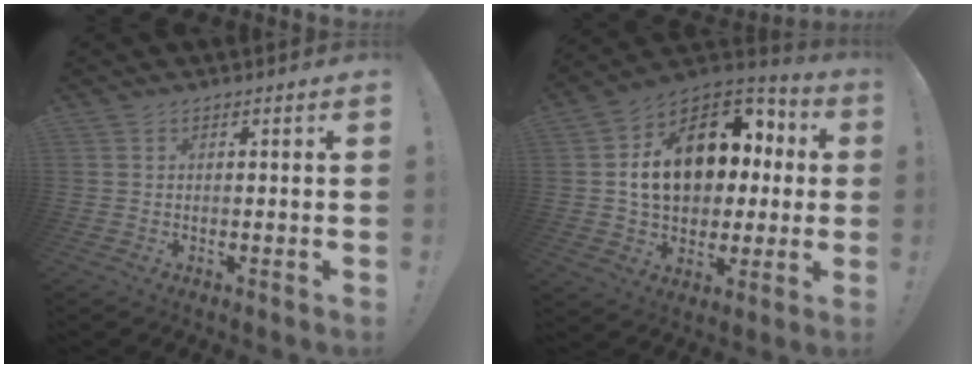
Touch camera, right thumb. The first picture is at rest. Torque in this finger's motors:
{"motor_torque": [1.15, 0.89, 0.16, 0.42, 0.21]}